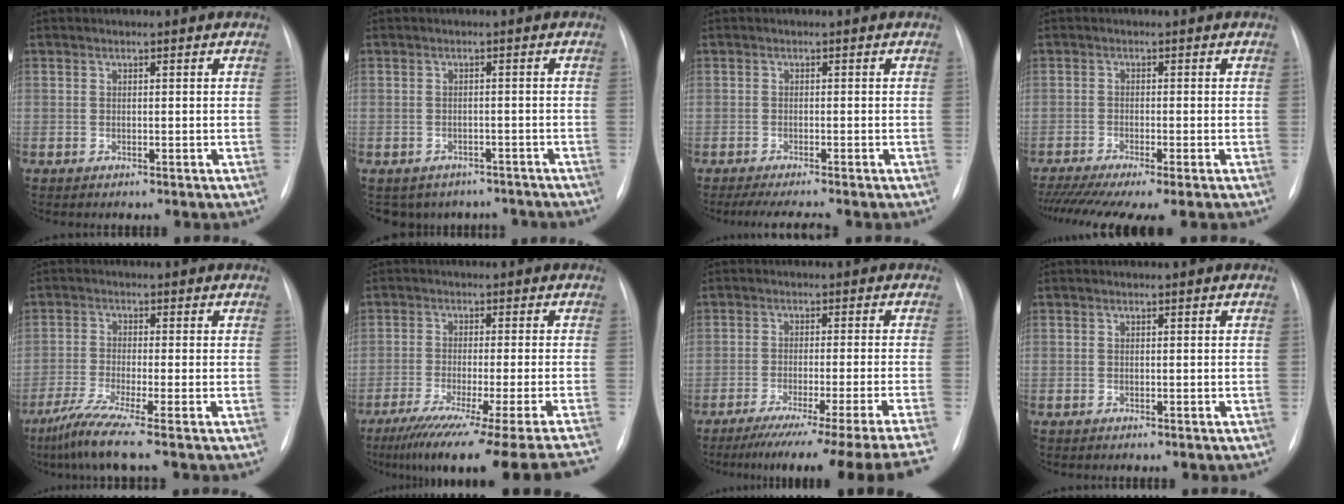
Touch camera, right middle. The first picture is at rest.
{"total": 7.7, "force": [-6.4, 4.3, 0.6], "torque": [0.002, 0.015, -0.069]}
{"total": 5.1, "force": [-4.3, -0.1, 2.8], "torque": [-0.042, -0.012, -0.068]}
{"total": 9.8, "force": [-7.6, 0.8, 6.2], "torque": [-0.095, -0.015, -0.121]}
{"total": 6.3, "force": [-4.6, -1.3, 4.2], "torque": [-0.084, -0.027, -0.091]}
{"total": 23.1, "force": [-19.6, -2.3, 12.0], "torque": [-0.109, -0.075, -0.277]}
{"total": 19.9, "force": [-17.2, -3.0, 9.6], "torque": [-0.077, -0.055, -0.234]}
{"total": 0.0}